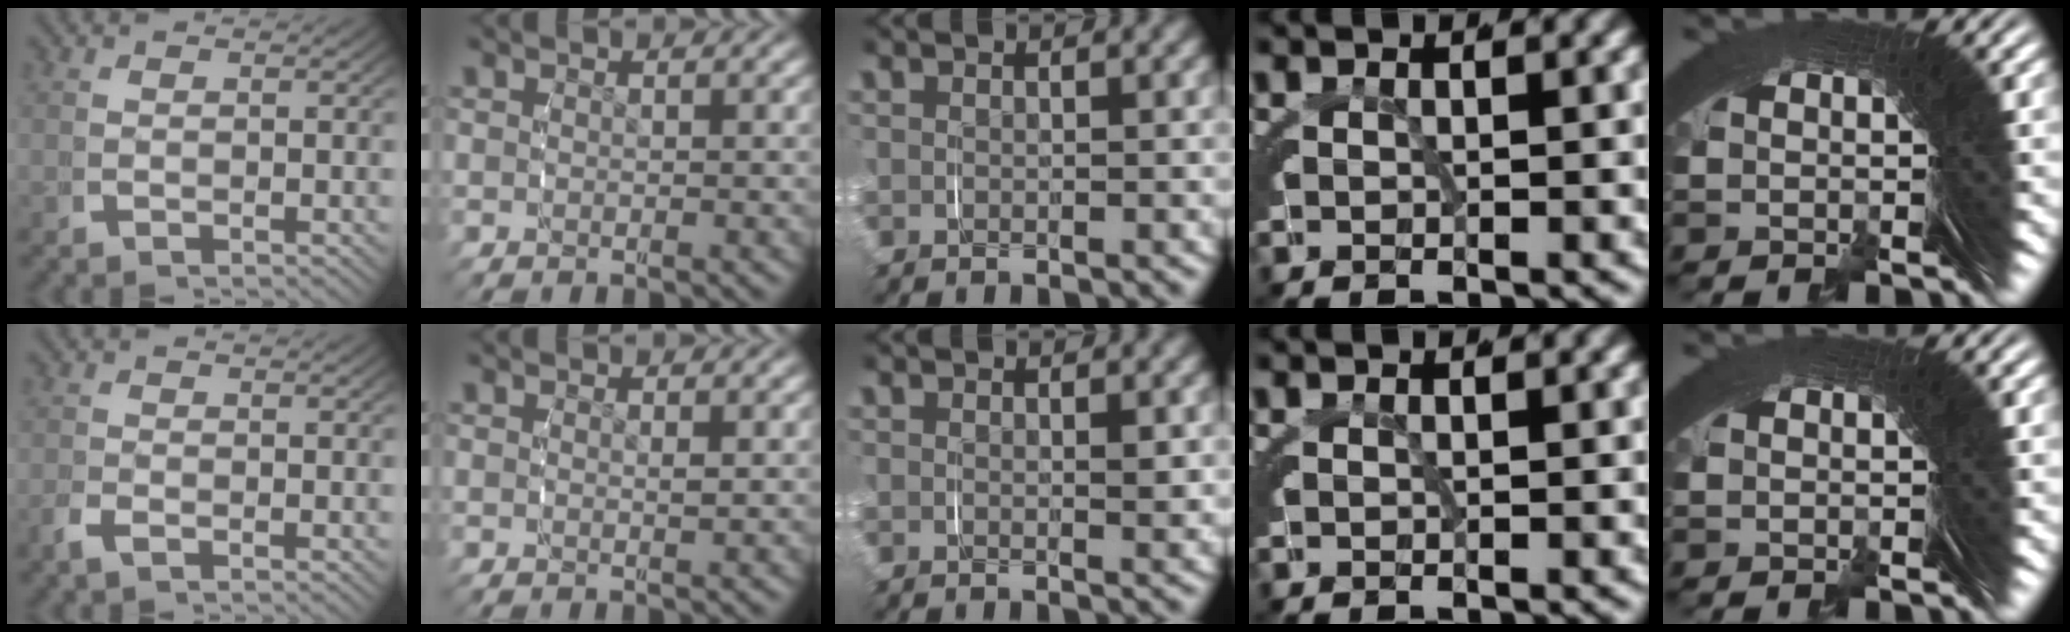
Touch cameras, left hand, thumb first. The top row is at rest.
{"thumb": {"total": 1.1, "force": [-0.9, 0.4, 0.6], "torque": [-0.016, -0.001, -0.021]}, "index": {"total": 0.5, "force": [0.2, -0.4, 0.3], "torque": [-0.012, -0.006, 0.005]}, "middle": {"total": 0.6, "force": [0.3, 0.0, 0.5], "torque": [-0.005, -0.005, 0.005]}}